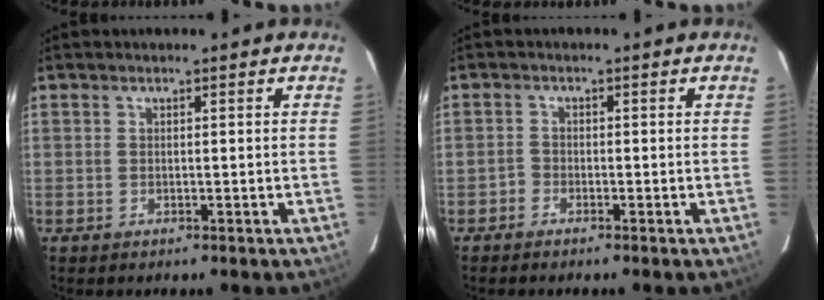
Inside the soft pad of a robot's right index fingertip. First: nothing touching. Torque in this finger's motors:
{"motor_torque": [-0.08, 0.04, -0.47, -0.21]}